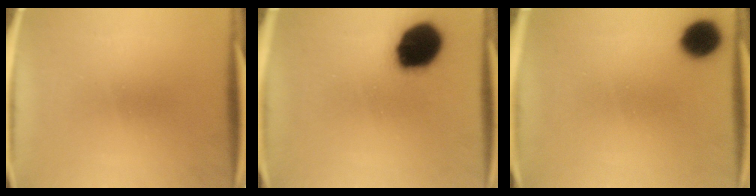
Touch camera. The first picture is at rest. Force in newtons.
{"total": 17.3}
{"total": 9.3}